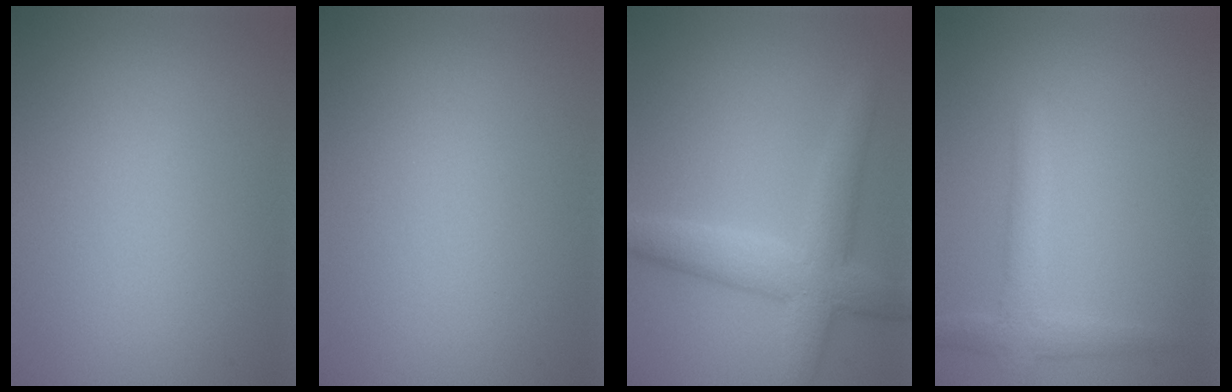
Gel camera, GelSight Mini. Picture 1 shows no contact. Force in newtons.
{"total": 0.0}
{"total": 5.1, "press": 5.1, "slide": 0.1}
{"total": 2.6, "press": 2.6, "slide": 0.2}